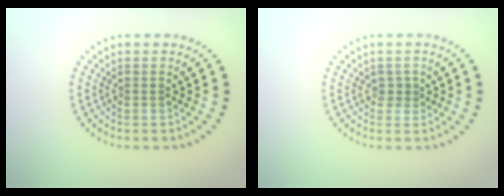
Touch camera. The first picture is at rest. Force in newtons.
{"total": 0.7, "press": 0.5, "slide": 0.5}